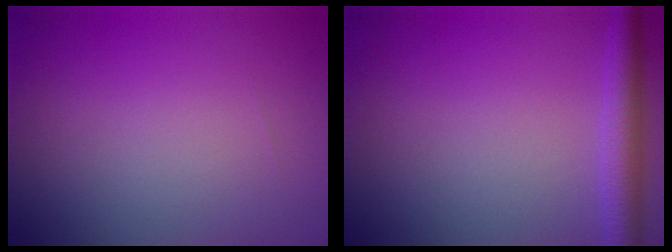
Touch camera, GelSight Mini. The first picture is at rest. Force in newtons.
{"total": 3.1, "press": 3.1, "slide": 0.1}